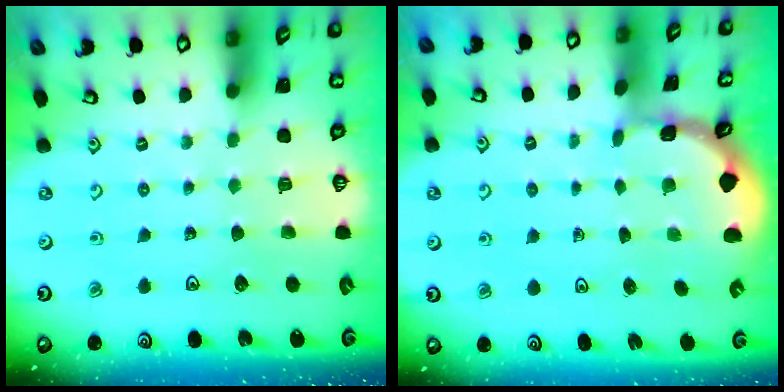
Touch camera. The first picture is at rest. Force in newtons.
{"total": 1.2, "press": 1.2, "slide": 0.2}